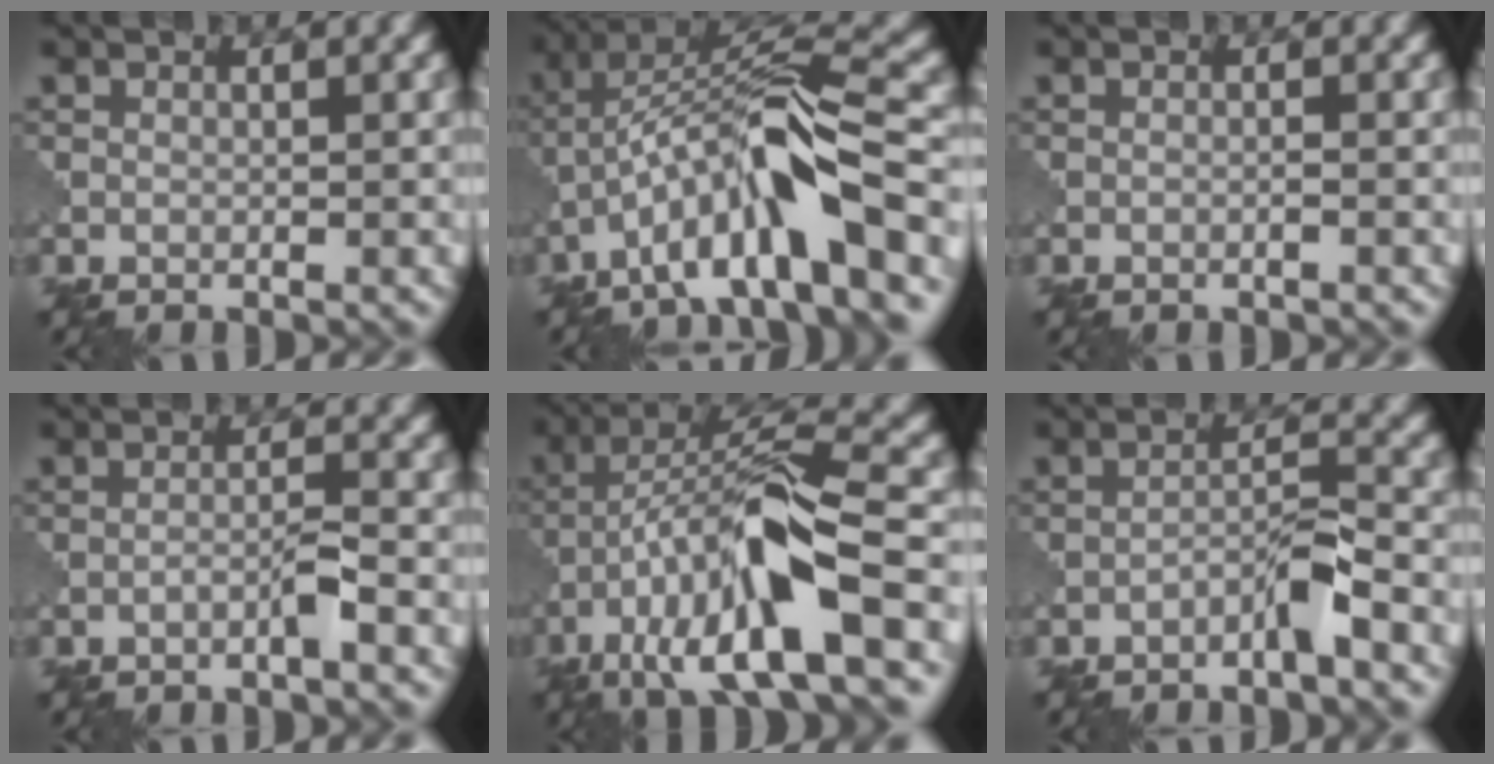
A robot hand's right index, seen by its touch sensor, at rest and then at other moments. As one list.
[{"total": 9.9, "force": [-4.4, 1.9, 8.7], "torque": [-0.150, 0.026, -0.076]}, {"total": 0.6, "force": [-0.3, 0.0, 0.5], "torque": [-0.012, -0.001, -0.011]}, {"total": 1.8, "force": [-1.1, 0.0, 1.4], "torque": [-0.025, 0.008, -0.026]}, {"total": 12.4, "force": [-5.2, 2.7, 10.9], "torque": [-0.204, 0.013, -0.091]}, {"total": 2.9, "force": [-1.9, 0.2, 2.1], "torque": [-0.037, 0.014, -0.039]}]